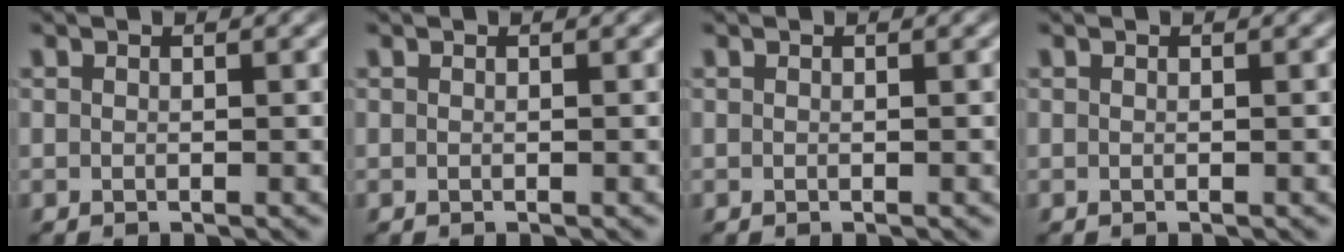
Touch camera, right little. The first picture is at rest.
{"total": 0.0}
{"total": 0.0}
{"total": 0.0}